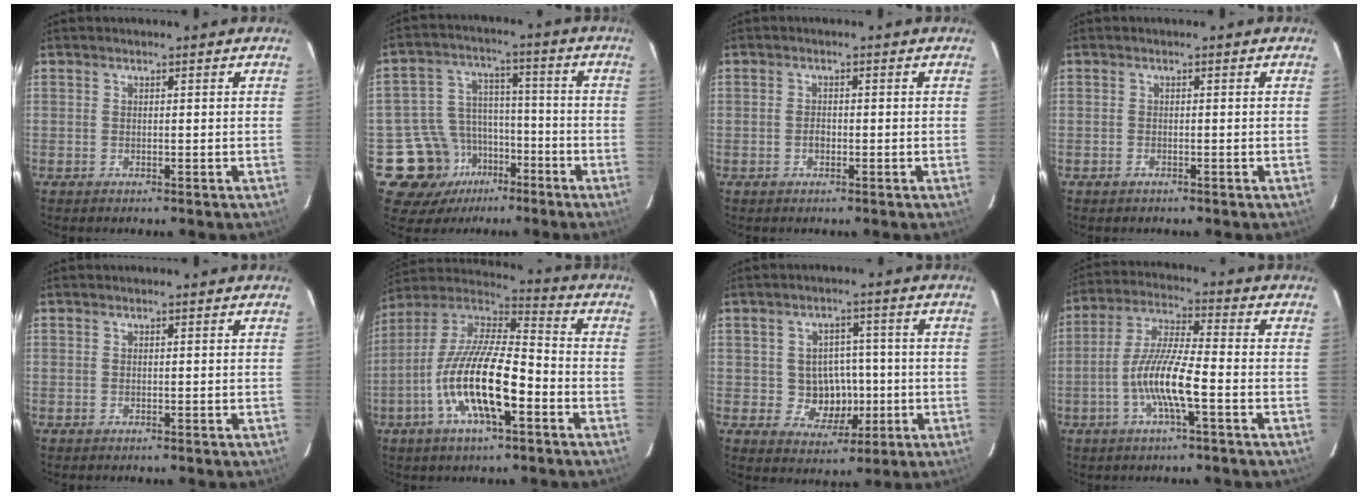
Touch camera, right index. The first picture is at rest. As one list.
[{"total": 12.2, "force": [-7.1, 9.5, 2.8], "torque": [-0.076, 0.039, -0.104]}, {"total": 1.6, "force": [-0.5, 1.2, 0.9], "torque": [-0.016, 0.003, -0.010]}, {"total": 0.8, "force": [-0.6, 0.5, 0.0], "torque": [-0.001, 0.003, -0.010]}, {"total": 0.0}, {"total": 18.0, "force": [-6.6, 5.3, 16.0], "torque": [-0.311, -0.013, -0.130]}, {"total": 7.4, "force": [-1.0, 6.8, 2.9], "torque": [-0.060, 0.015, 0.000]}, {"total": 10.4, "force": [-3.6, 1.0, 9.7], "torque": [-0.202, 0.002, -0.072]}]